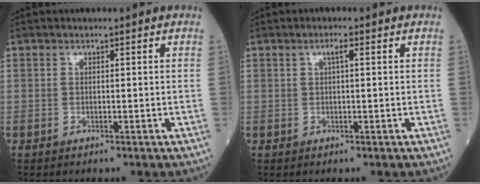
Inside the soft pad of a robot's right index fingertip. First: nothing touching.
{"total": 1.4, "force": [0.5, 0.1, 1.3], "torque": [-0.025, 0.003, 0.007]}